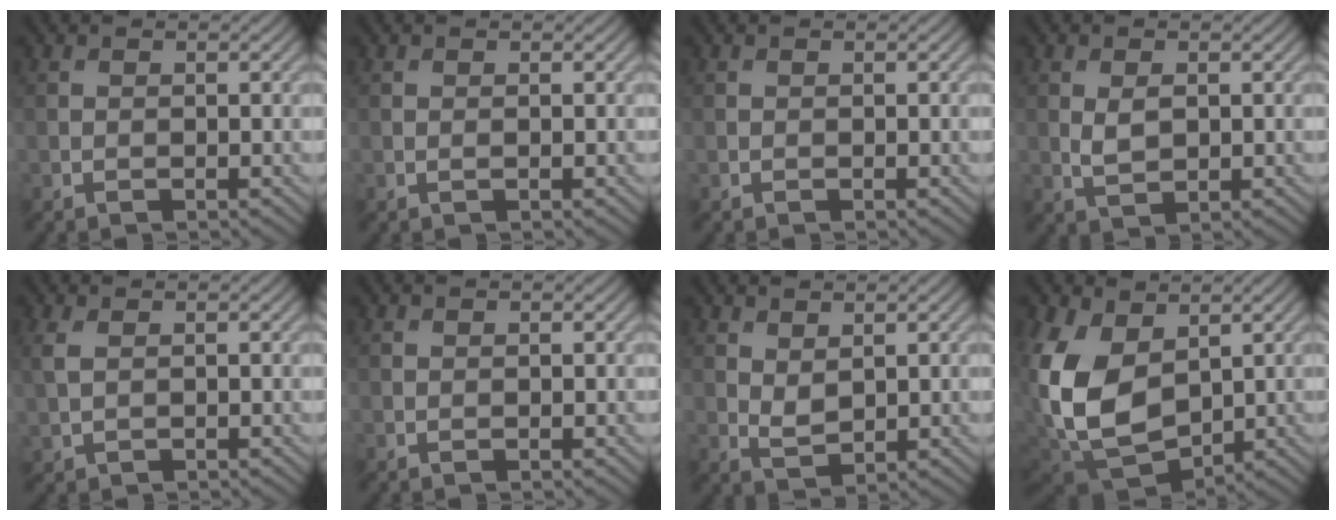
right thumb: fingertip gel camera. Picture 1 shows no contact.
{"total": 0.0}
{"total": 0.0}
{"total": 2.7, "force": [0.5, 1.6, 2.1], "torque": [-0.051, -0.007, 0.014]}
{"total": 2.2, "force": [0.7, 1.1, 1.7], "torque": [-0.057, 0.002, 0.016]}
{"total": 0.0}
{"total": 2.3, "force": [1.3, 1.1, 1.6], "torque": [-0.038, -0.006, 0.031]}
{"total": 14.1, "force": [2.3, 9.7, 10.0], "torque": [-0.260, -0.024, 0.055]}